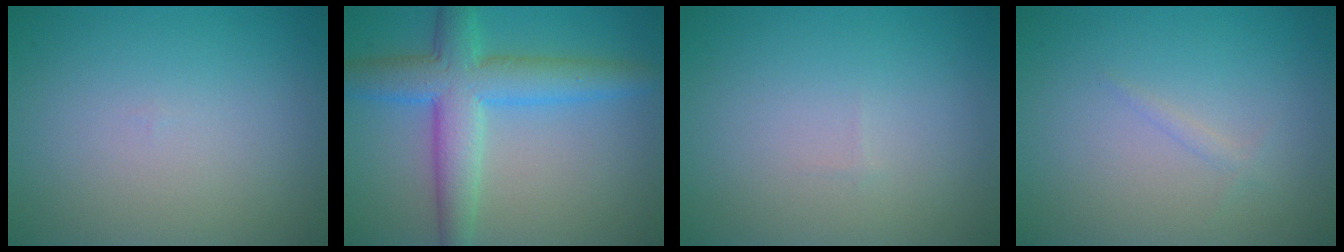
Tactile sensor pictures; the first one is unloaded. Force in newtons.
{"total": 5.4, "press": 5.4, "slide": 0.2}
{"total": 0.0}
{"total": 0.7, "press": 0.7, "slide": 0.1}